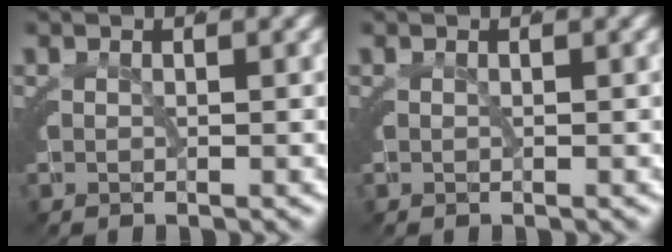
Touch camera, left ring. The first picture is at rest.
{"total": 0.0}